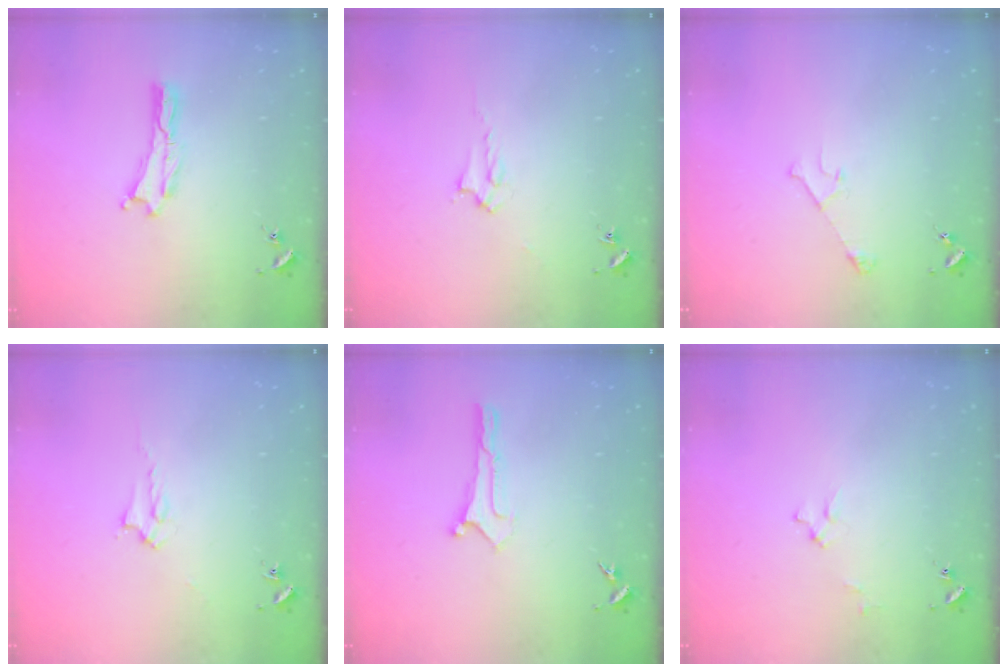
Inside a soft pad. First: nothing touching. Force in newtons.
{"total": 2.0, "press": 2.0, "slide": 0.2}
{"total": 2.9, "press": 2.9, "slide": 0.3}
{"total": 2.0, "press": 2.0, "slide": 0.2}
{"total": 0.0}
{"total": 3.0, "press": 3.0, "slide": 0.2}